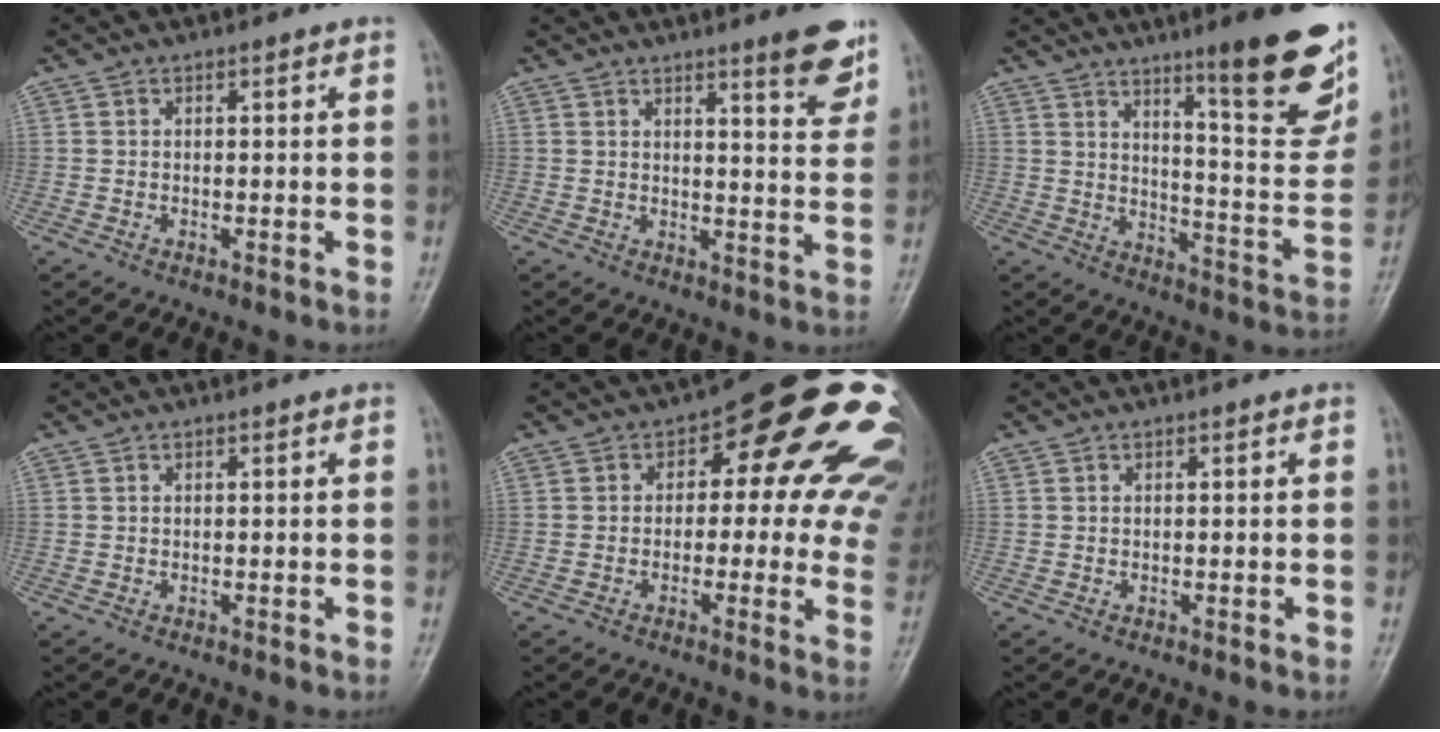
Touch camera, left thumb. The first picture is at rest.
{"total": 7.9, "force": [5.3, 1.3, 5.7], "torque": [-0.058, -0.034, 0.068]}
{"total": 19.5, "force": [12.2, 3.1, 14.9], "torque": [-0.156, -0.080, 0.180]}
{"total": 0.0}
{"total": 21.0, "force": [5.3, 10.6, 17.3], "torque": [-0.157, 0.015, 0.057]}
{"total": 0.0}